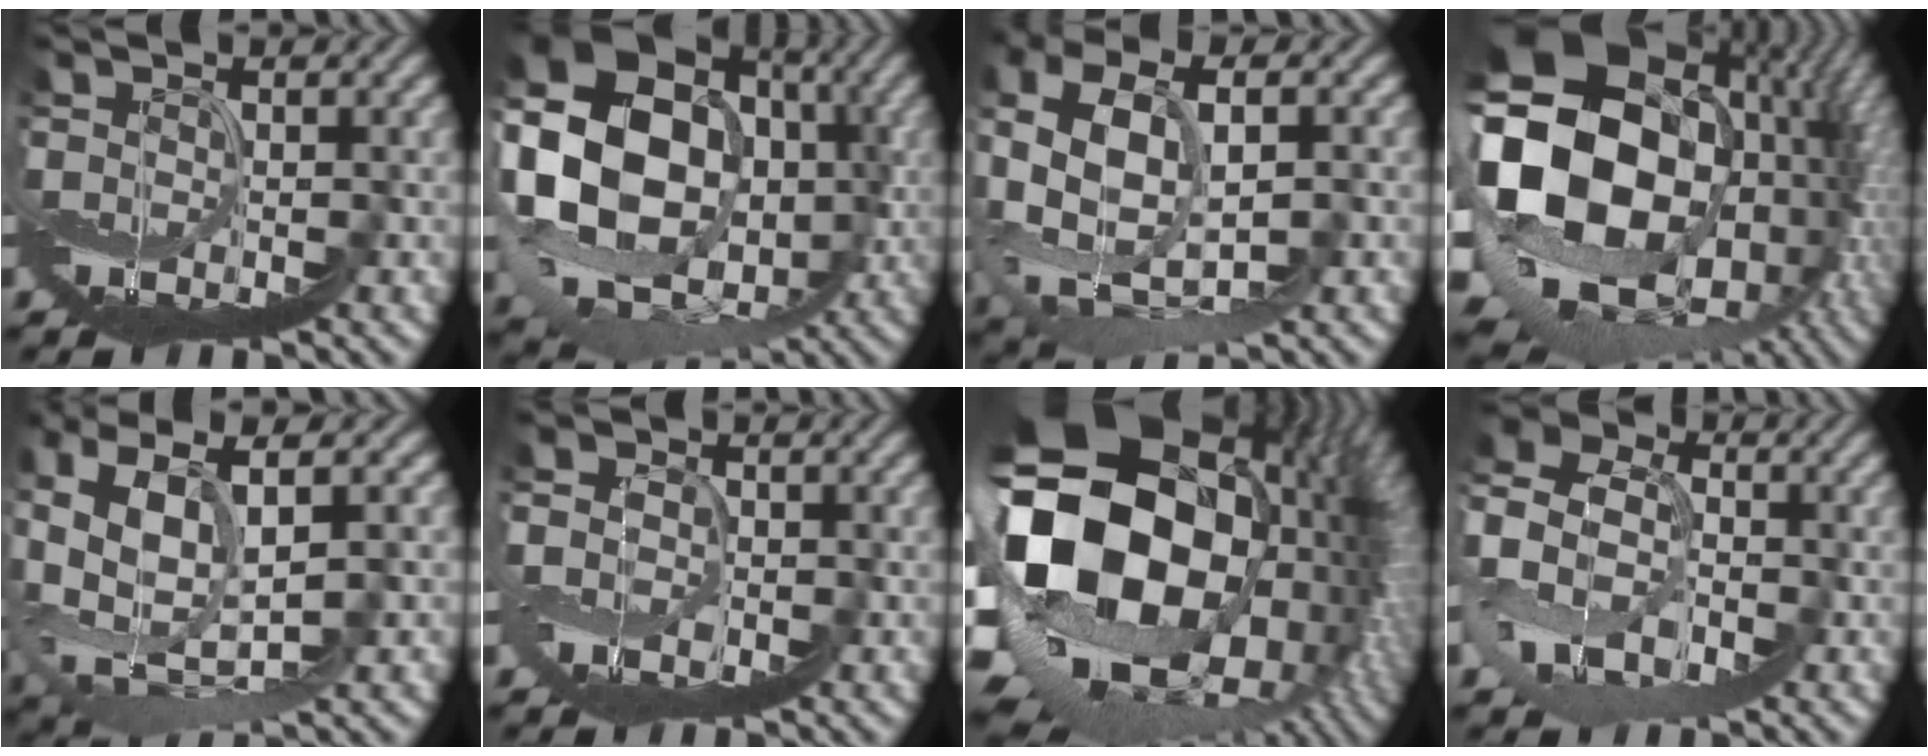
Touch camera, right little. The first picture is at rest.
{"total": 12.9, "force": [0.3, 10.5, 7.5], "torque": [-0.158, 0.012, 0.015]}
{"total": 7.0, "force": [-0.8, 4.2, 5.6], "torque": [-0.142, 0.009, -0.008]}
{"total": 14.8, "force": [0.1, 11.9, 8.7], "torque": [-0.202, 0.008, 0.018]}
{"total": 8.4, "force": [1.6, 4.3, 7.1], "torque": [-0.155, 0.004, 0.049]}
{"total": 3.4, "force": [-1.1, 2.8, 1.7], "torque": [-0.003, 0.017, -0.056]}
{"total": 16.6, "force": [-1.5, 12.5, 10.8], "torque": [-0.194, -0.002, -0.040]}
{"total": 8.0, "force": [-3.1, 6.2, 3.9], "torque": [-0.100, 0.002, -0.082]}